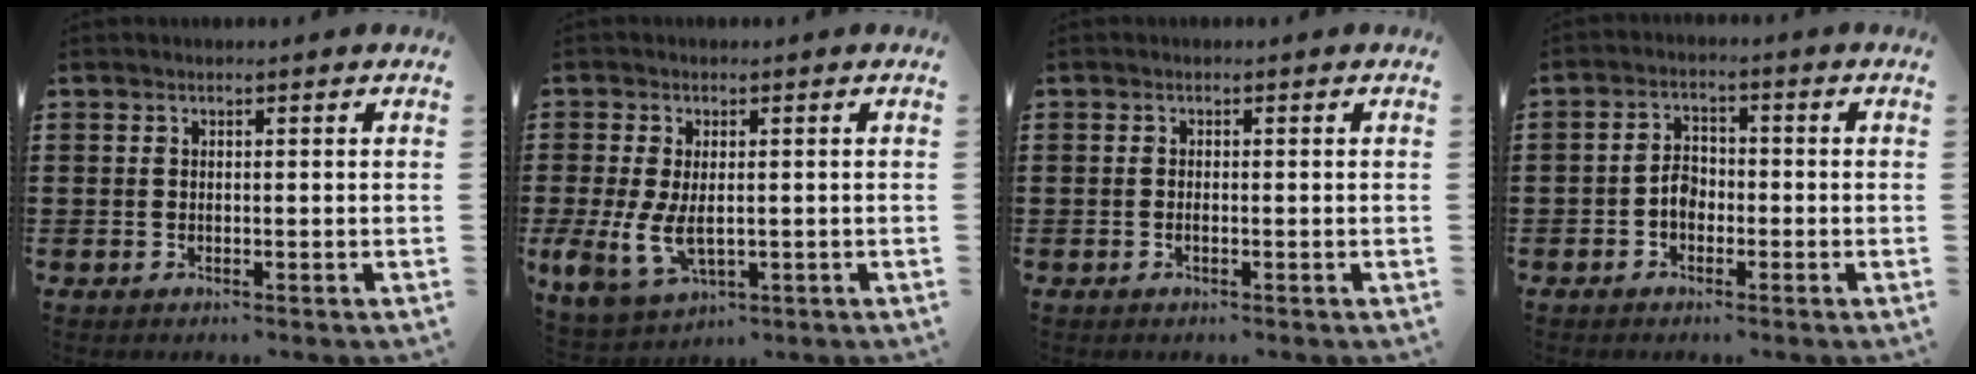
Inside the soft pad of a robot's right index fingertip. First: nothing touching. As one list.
[{"total": 6.8, "force": [-0.2, 4.0, 5.5], "torque": [-0.136, -0.006, -0.003]}, {"total": 0.5, "force": [-0.3, 0.1, 0.4], "torque": [-0.008, -0.003, -0.004]}, {"total": 3.1, "force": [-1.2, 2.2, 1.9], "torque": [-0.046, 0.004, -0.027]}]